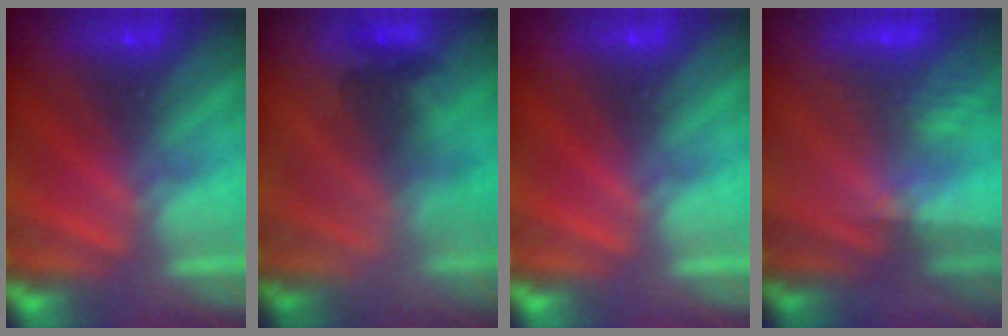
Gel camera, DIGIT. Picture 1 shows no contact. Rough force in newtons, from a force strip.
{"total": 2.3}
{"total": 0.0}
{"total": 2.3}